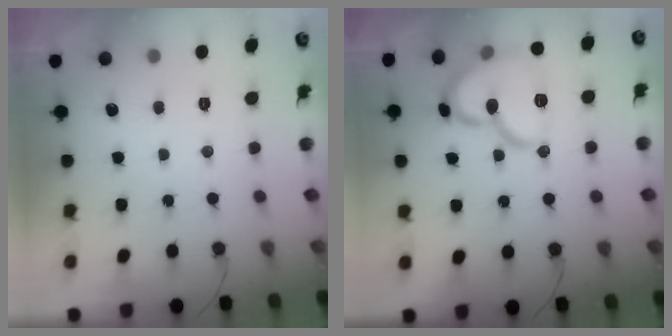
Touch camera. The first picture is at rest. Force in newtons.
{"total": 16.7, "press": 16.6, "slide": 1.9}